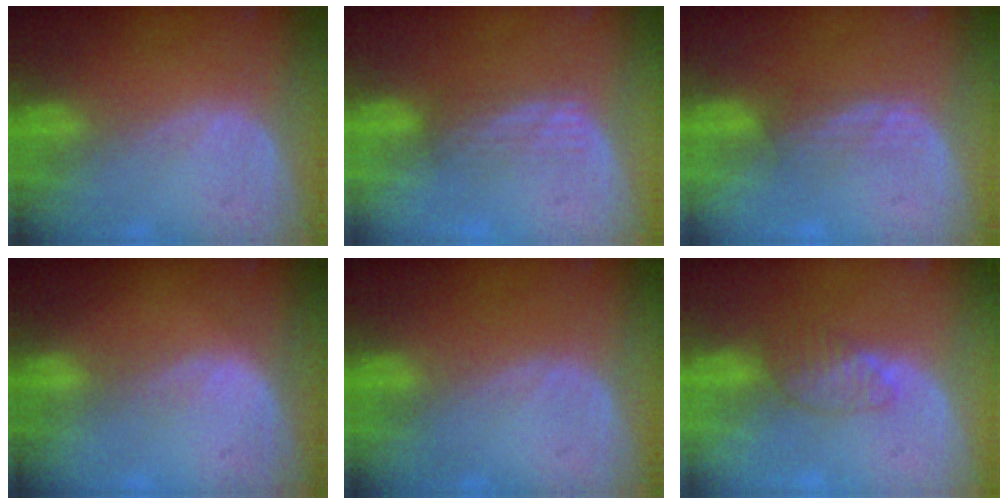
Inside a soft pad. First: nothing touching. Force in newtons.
{"total": 3.1, "press": 2.5, "slide": 1.7}
{"total": 2.5, "press": 2.3, "slide": 0.9}
{"total": 0.9, "press": 0.9, "slide": 0.1}
{"total": 0.0}
{"total": 3.5, "press": 3.2, "slide": 1.4}